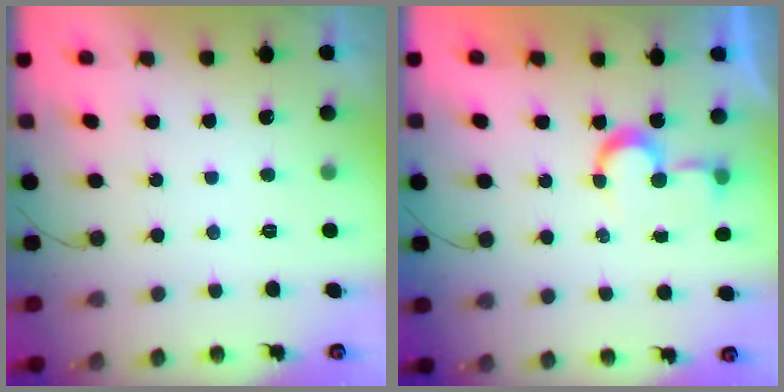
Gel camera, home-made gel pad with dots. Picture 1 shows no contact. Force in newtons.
{"total": 6.4, "press": 6.4, "slide": 0.6}